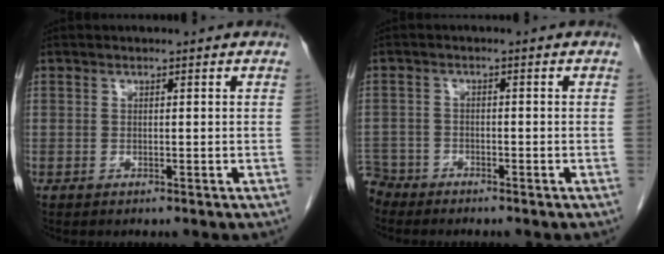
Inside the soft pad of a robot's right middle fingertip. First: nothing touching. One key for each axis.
{"total": 4.0, "fx": -3.7, "fy": 1.5, "fz": -0.5, "tx": 0.014, "ty": -0.006, "tz": -0.075}